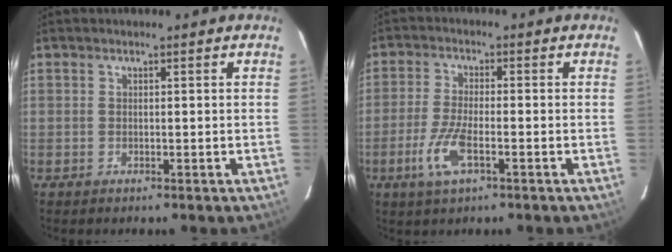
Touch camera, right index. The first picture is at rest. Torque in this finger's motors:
{"motor_torque": [0.88, -0.35, 0.24, 0.06]}